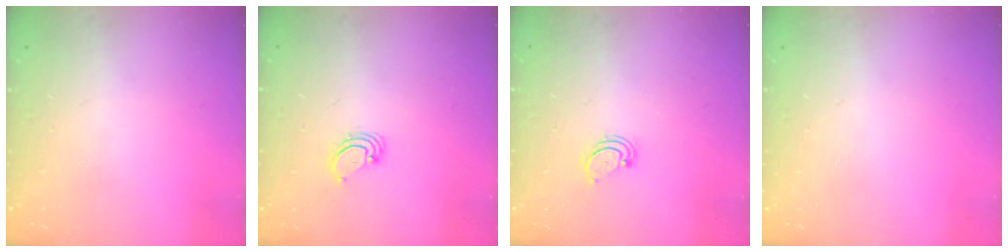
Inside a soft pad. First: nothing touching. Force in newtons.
{"total": 3.4, "press": 3.4, "slide": 0.1}
{"total": 2.8, "press": 2.8, "slide": 0.3}
{"total": 0.0}